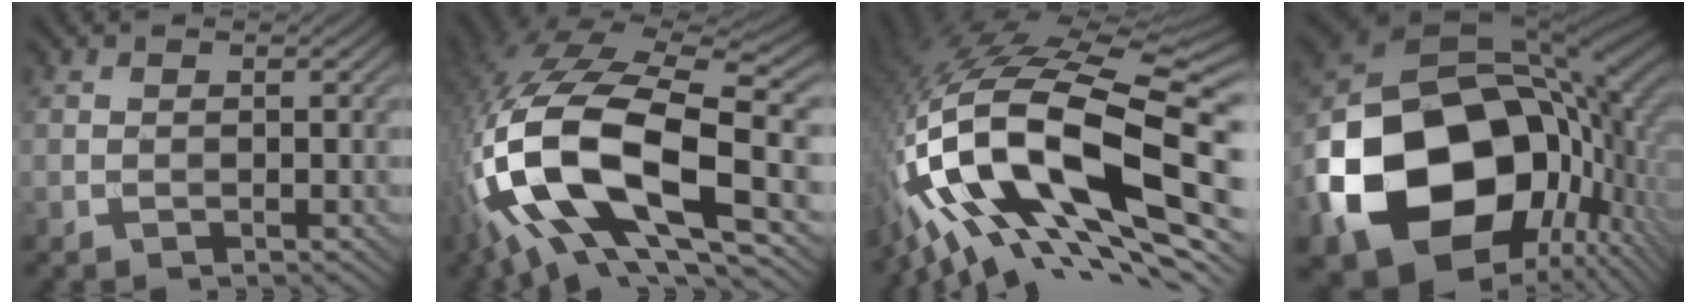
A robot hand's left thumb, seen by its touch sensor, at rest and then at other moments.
{"total": 19.8, "force": [-4.3, 9.3, 17.0], "torque": [-0.380, -0.036, -0.065]}
{"total": 20.0, "force": [-4.7, 9.0, 17.2], "torque": [-0.343, 0.003, -0.099]}
{"total": 21.9, "force": [-5.6, 15.9, 14.0], "torque": [-0.318, -0.023, -0.084]}